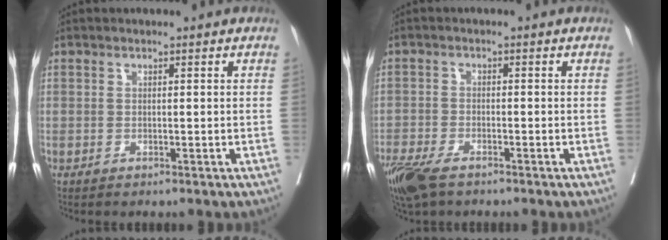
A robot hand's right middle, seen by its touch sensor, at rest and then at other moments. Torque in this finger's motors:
{"motor_torque": [0.89, -0.84, 0.23, 0.15]}